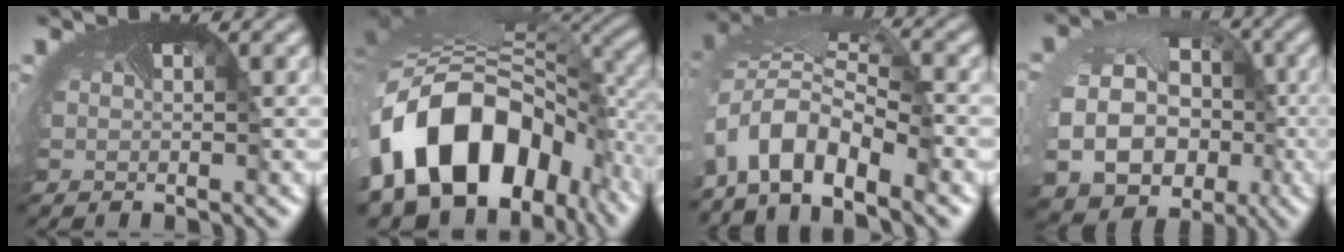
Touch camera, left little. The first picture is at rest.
{"total": 16.5, "force": [-5.6, 10.8, 11.2], "torque": [-0.227, -0.039, -0.085]}
{"total": 7.6, "force": [-4.4, 3.4, 5.2], "torque": [-0.119, -0.005, -0.096]}
{"total": 16.1, "force": [-3.4, 13.9, 7.4], "torque": [-0.169, -0.051, -0.051]}